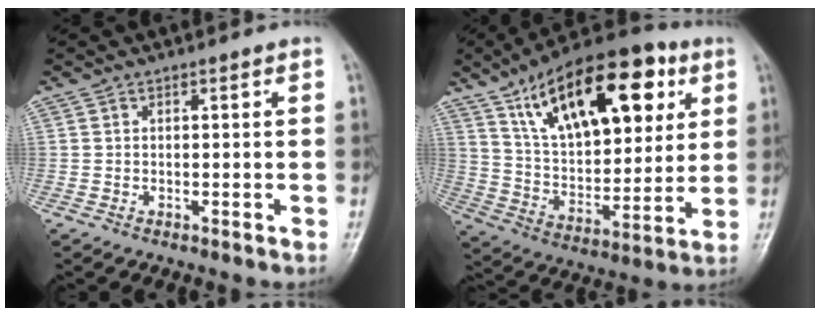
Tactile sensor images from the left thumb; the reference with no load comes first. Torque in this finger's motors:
{"motor_torque": [1.49, 2.10, 1.31, -1.46, 0.44]}